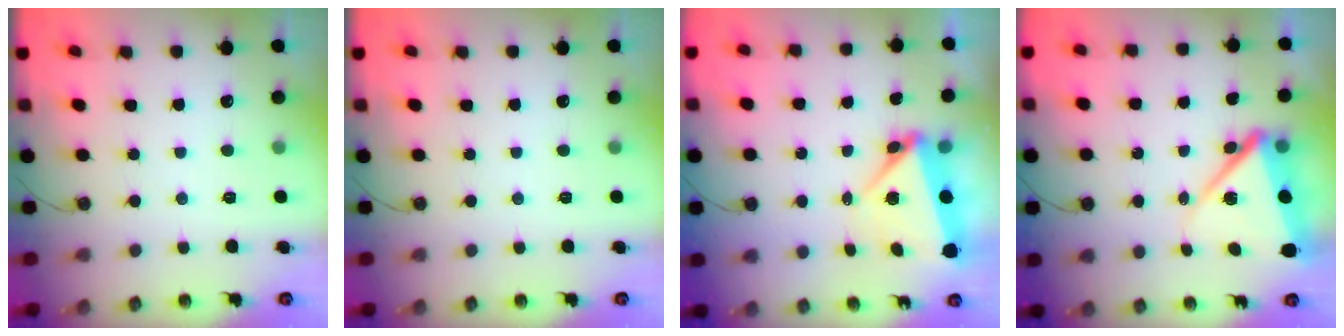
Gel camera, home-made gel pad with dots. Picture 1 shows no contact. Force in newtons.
{"total": 0.0}
{"total": 6.2, "press": 6.2, "slide": 0.2}
{"total": 11.1, "press": 10.9, "slide": 1.8}